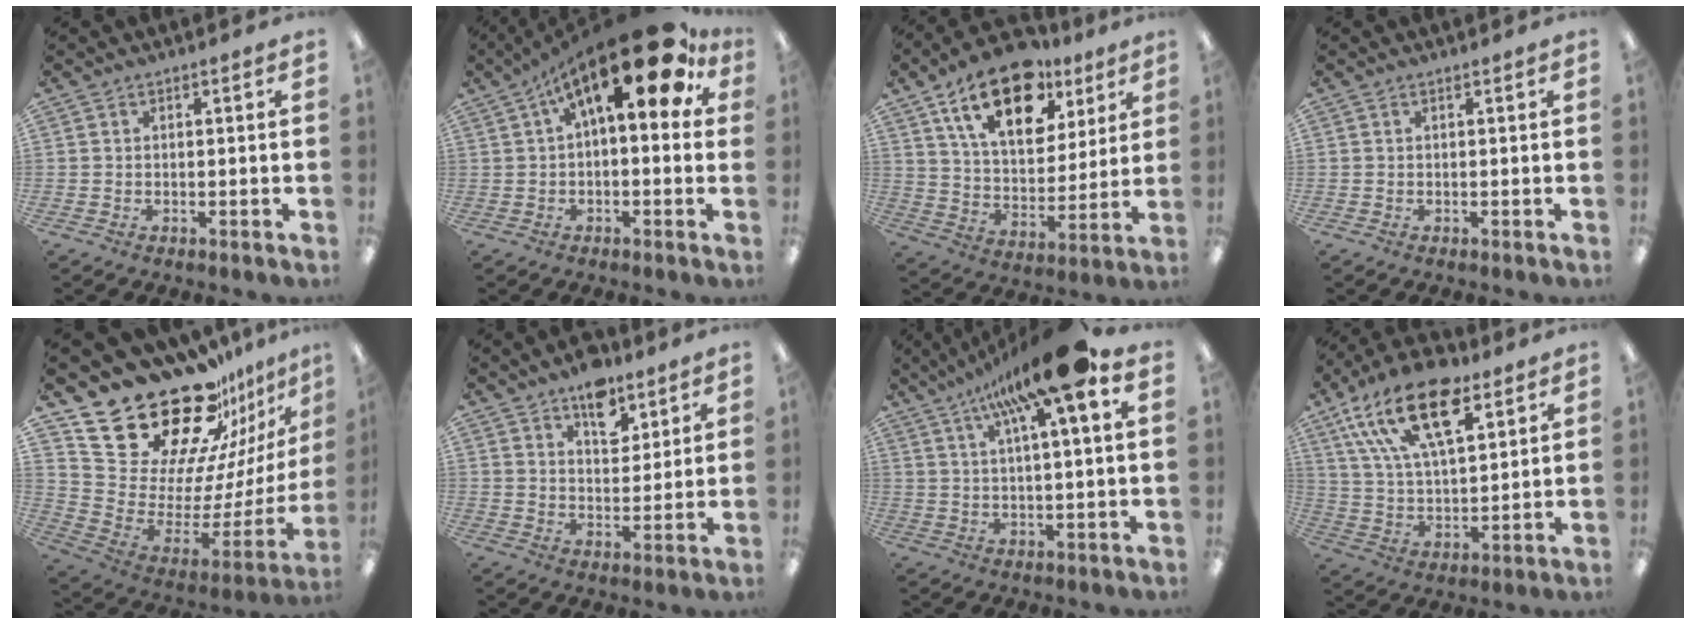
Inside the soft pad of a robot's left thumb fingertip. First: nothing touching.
{"total": 18.0, "force": [8.8, 6.4, 14.4], "torque": [-0.216, -0.049, 0.139]}
{"total": 19.6, "force": [11.9, 10.5, 11.6], "torque": [-0.189, -0.051, 0.207]}
{"total": 0.0}
{"total": 30.0, "force": [22.1, 14.2, 14.4], "torque": [-0.226, -0.173, 0.422]}
{"total": 9.1, "force": [6.4, 4.9, 4.3], "torque": [-0.047, -0.032, 0.109]}
{"total": 16.4, "force": [9.2, 3.2, 13.2], "torque": [-0.223, -0.031, 0.144]}
{"total": 20.9, "force": [11.6, 10.0, 14.3], "torque": [-0.268, -0.043, 0.201]}